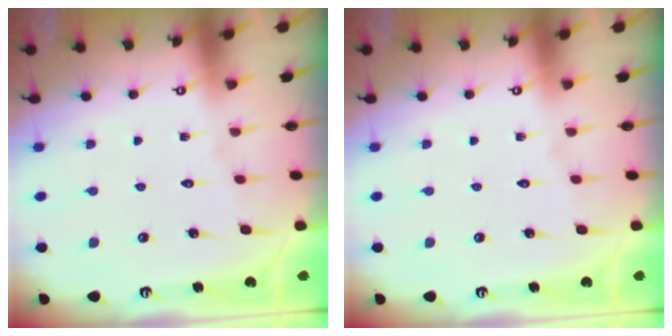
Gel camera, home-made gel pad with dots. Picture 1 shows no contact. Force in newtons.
{"total": 0.0}